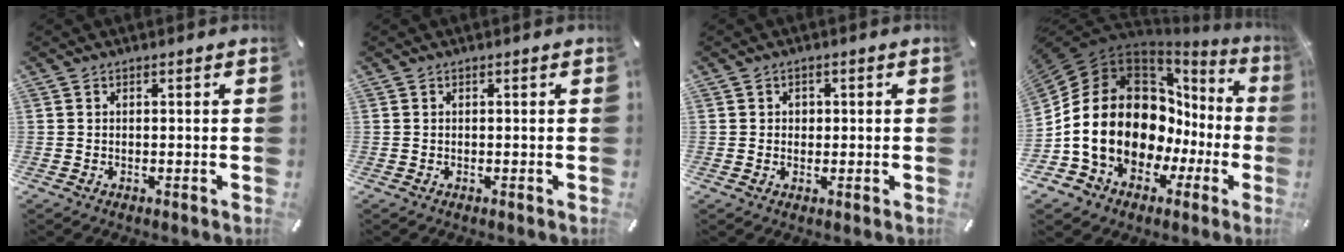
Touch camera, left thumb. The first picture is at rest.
{"total": 0.0}
{"total": 1.9, "force": [0.0, 1.8, 0.6], "torque": [-0.006, 0.004, -0.006]}
{"total": 22.2, "force": [0.5, 16.3, 15.0], "torque": [-0.288, -0.044, 0.042]}